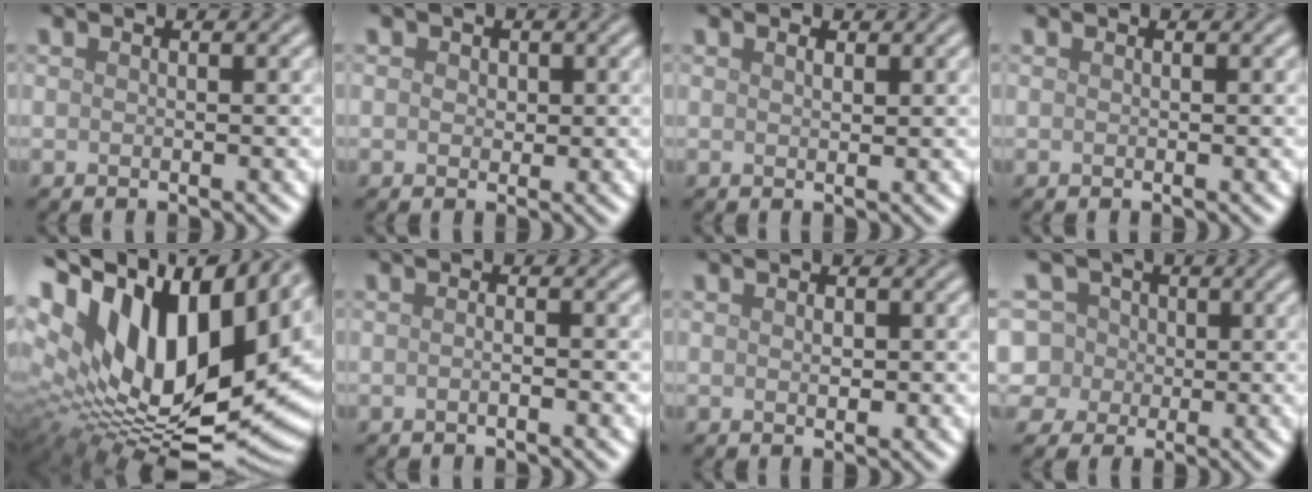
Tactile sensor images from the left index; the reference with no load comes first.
{"total": 1.2, "force": [0.3, 1.0, 0.5], "torque": [-0.005, 0.002, 0.000]}
{"total": 0.8, "force": [0.5, 0.4, 0.5], "torque": [-0.012, -0.001, 0.010]}
{"total": 0.0}
{"total": 19.7, "force": [5.8, 10.2, 15.9], "torque": [-0.293, 0.013, 0.122]}
{"total": 0.9, "force": [-0.4, 0.2, 0.8], "torque": [-0.014, -0.001, -0.008]}
{"total": 1.0, "force": [0.1, 0.6, 0.8], "torque": [-0.013, -0.001, 0.003]}
{"total": 9.2, "force": [2.8, 8.0, 3.5], "torque": [-0.075, 0.041, 0.023]}